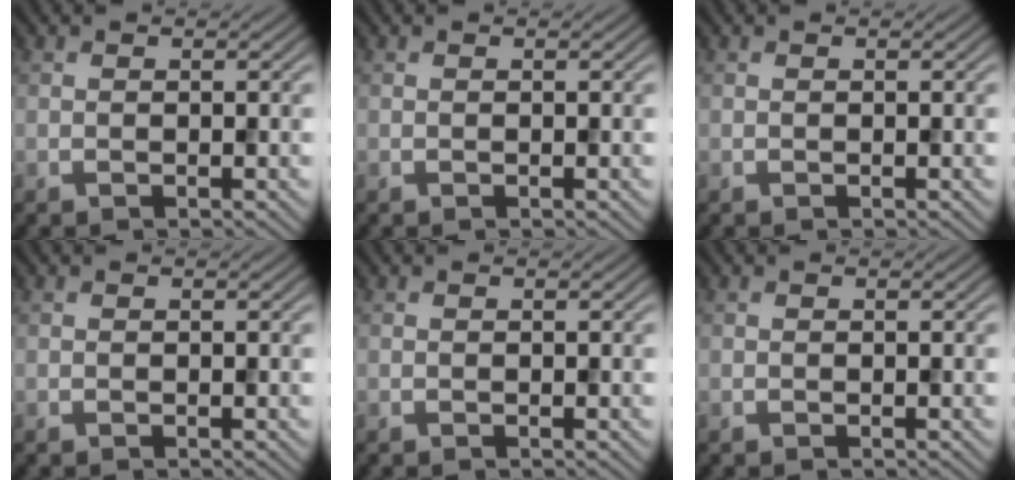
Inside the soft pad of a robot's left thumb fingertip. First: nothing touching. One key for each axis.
{"total": 0.0}
{"total": 0.0}
{"total": 0.0}
{"total": 0.0}
{"total": 0.0}